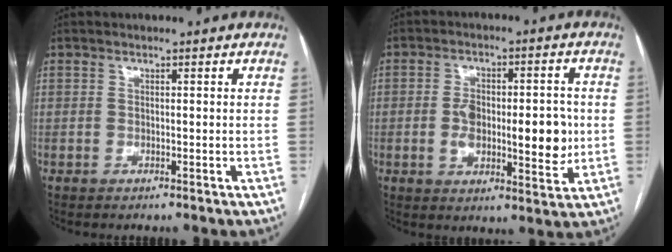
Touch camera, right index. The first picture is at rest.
{"total": 11.9, "force": [-0.7, 5.0, 10.8], "torque": [-0.168, 0.006, -0.001]}